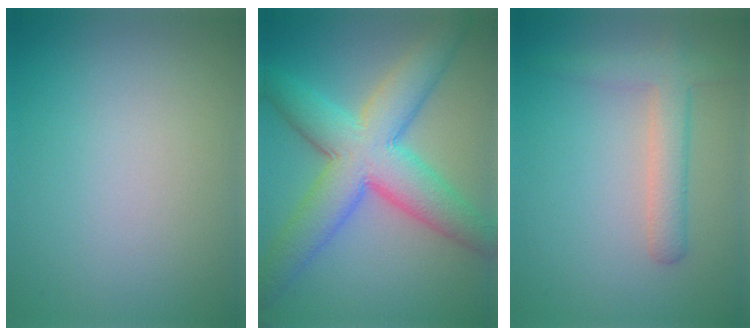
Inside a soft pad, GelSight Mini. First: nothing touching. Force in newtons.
{"total": 9.4, "press": 9.4, "slide": 0.1}
{"total": 3.0, "press": 3.0, "slide": 0.2}